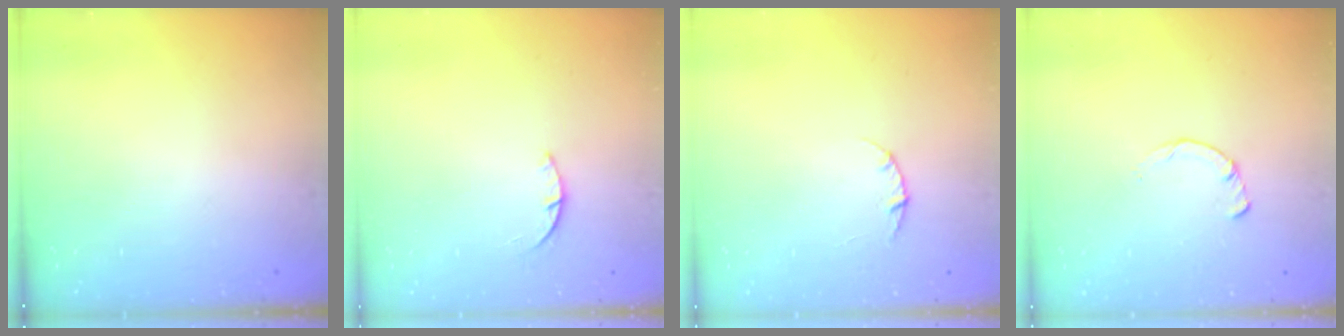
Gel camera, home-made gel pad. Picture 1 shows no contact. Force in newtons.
{"total": 1.4, "press": 1.4, "slide": 0.3}
{"total": 2.8, "press": 2.8, "slide": 0.4}
{"total": 2.2, "press": 2.2, "slide": 0.3}